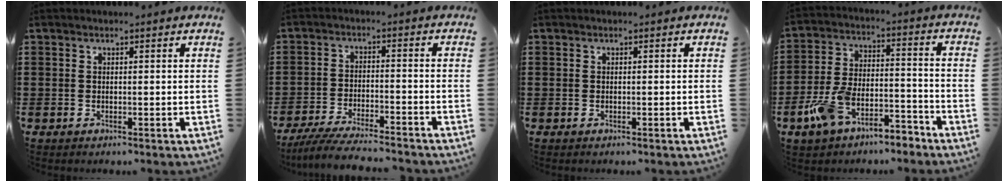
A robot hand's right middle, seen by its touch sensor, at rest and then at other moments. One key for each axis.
{"total": 5.6, "fx": -5.3, "fy": 0.3, "fz": 1.9, "tx": -0.043, "ty": -0.010, "tz": -0.104}
{"total": 0.0}
{"total": 8.7, "fx": -6.8, "fy": 3.1, "fz": 4.5, "tx": -0.095, "ty": 0.018, "tz": -0.132}